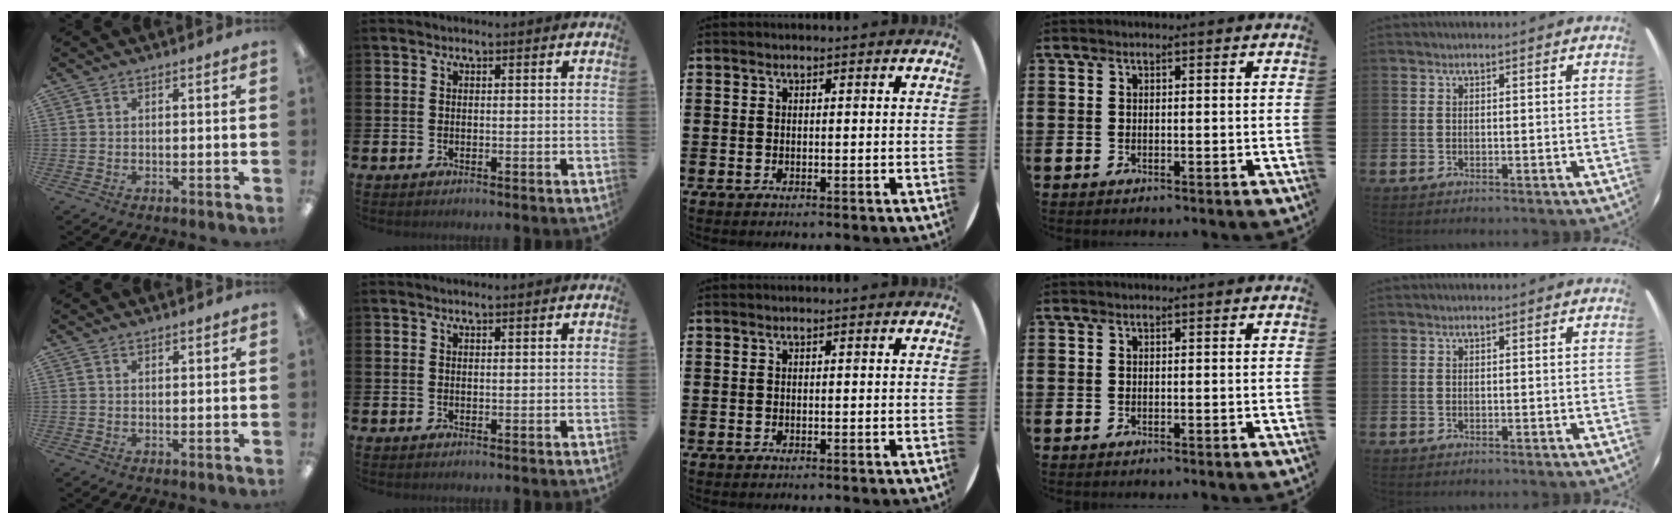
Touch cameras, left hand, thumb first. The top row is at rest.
{"thumb": {"total": 1.2, "force": [1.1, 0.3, 0.3], "torque": [-0.007, -0.001, 0.020]}, "index": {"total": 0.6, "force": [0.6, 0.0, 0.1], "torque": [0.004, -0.003, 0.010]}}